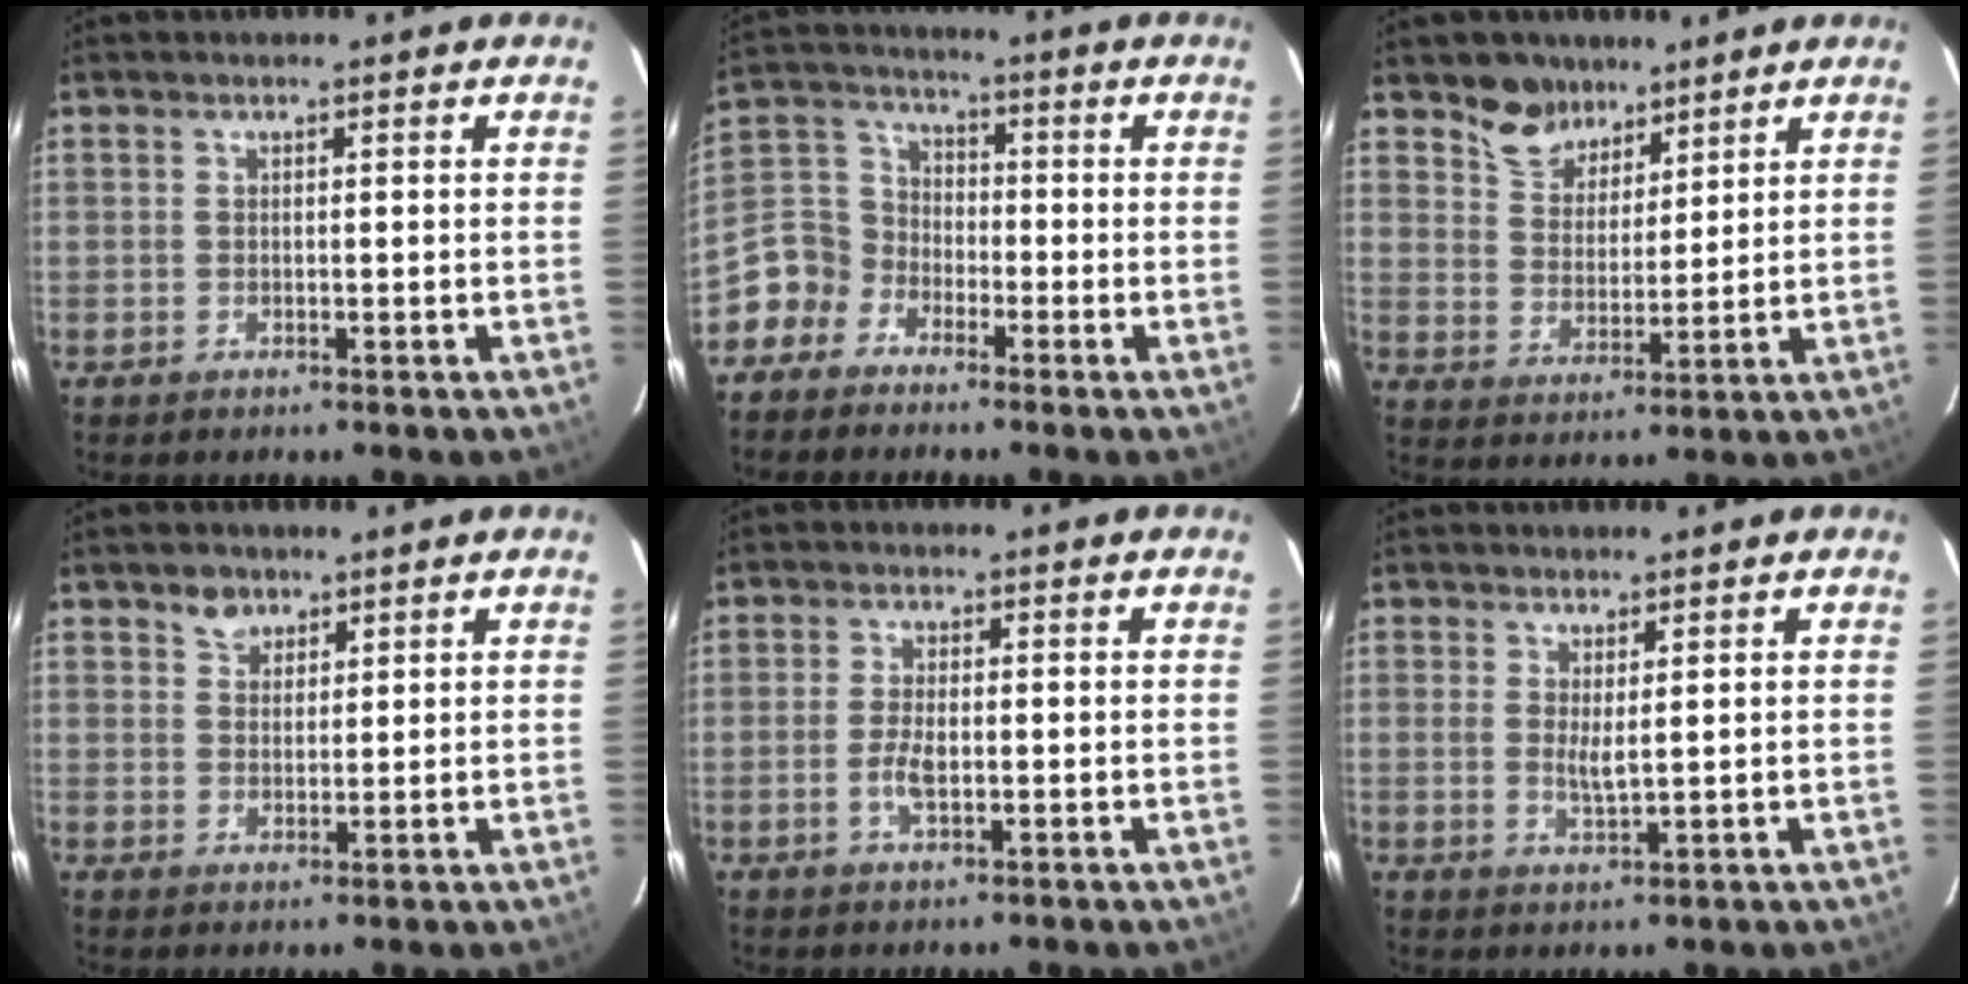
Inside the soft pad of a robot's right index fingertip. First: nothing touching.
{"total": 8.0, "force": [-4.8, 6.4, 1.0], "torque": [-0.034, 0.041, -0.112]}
{"total": 7.3, "force": [5.6, 4.4, 1.5], "torque": [-0.025, 0.011, 0.105]}
{"total": 3.1, "force": [2.1, 2.2, 0.7], "torque": [-0.003, 0.008, 0.037]}
{"total": 3.6, "force": [-0.9, 1.4, 3.2], "torque": [-0.068, -0.001, -0.017]}
{"total": 2.7, "force": [0.8, 0.5, 2.5], "torque": [-0.045, -0.007, 0.013]}